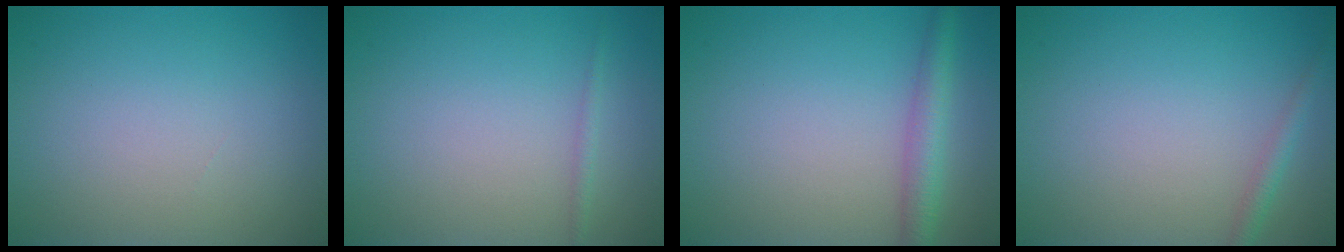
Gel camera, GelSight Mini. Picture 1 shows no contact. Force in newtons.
{"total": 0.8, "press": 0.8, "slide": 0.0}
{"total": 3.0, "press": 3.0, "slide": 0.1}
{"total": 1.4, "press": 1.4, "slide": 0.1}